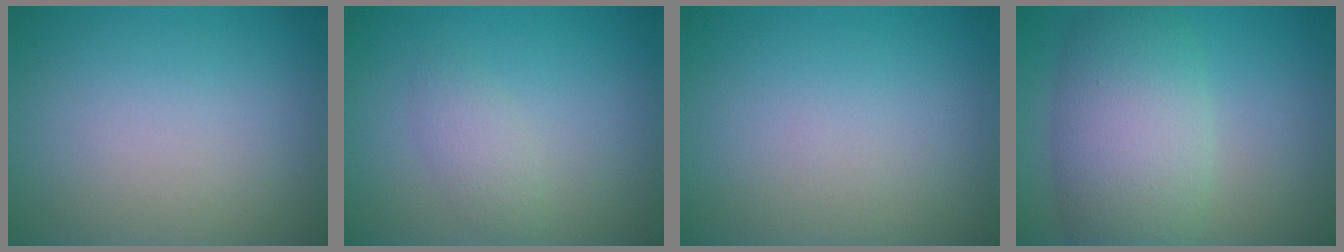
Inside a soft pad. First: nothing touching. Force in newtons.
{"total": 1.7, "press": 1.7, "slide": 0.1}
{"total": 0.0}
{"total": 7.8, "press": 7.8, "slide": 0.5}